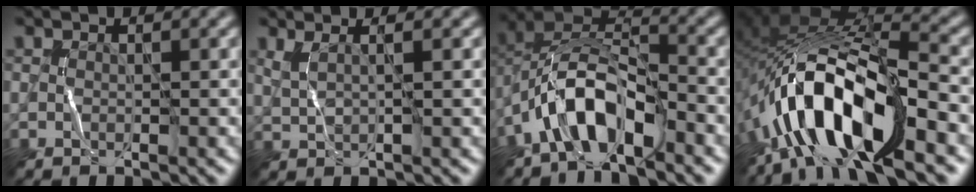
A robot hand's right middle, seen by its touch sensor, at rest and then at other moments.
{"total": 2.3, "force": [1.5, 0.8, 1.5], "torque": [-0.023, -0.004, 0.015]}
{"total": 7.2, "force": [-4.2, 2.8, 5.1], "torque": [-0.090, 0.013, -0.086]}
{"total": 11.6, "force": [-6.0, 4.3, 8.9], "torque": [-0.162, 0.015, -0.115]}